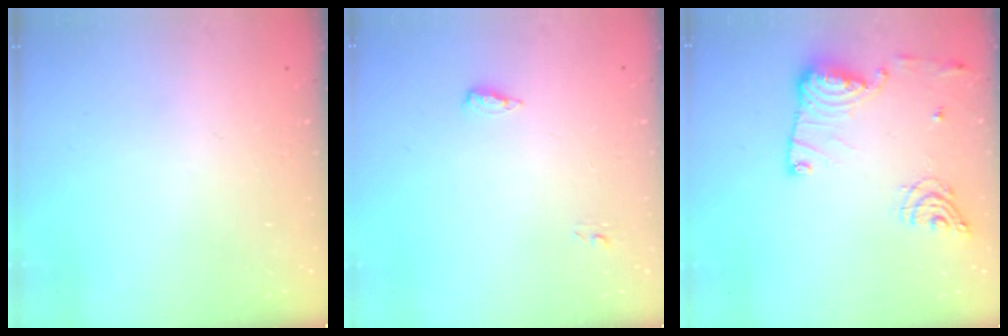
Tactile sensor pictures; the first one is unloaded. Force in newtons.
{"total": 4.9, "press": 4.6, "slide": 1.5}
{"total": 13.9, "press": 13.9, "slide": 0.8}